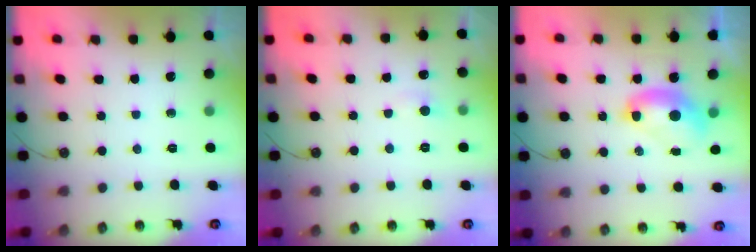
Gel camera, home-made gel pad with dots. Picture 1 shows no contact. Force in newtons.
{"total": 0.8, "press": 0.4, "slide": 0.6}
{"total": 2.5, "press": 2.5, "slide": 0.1}